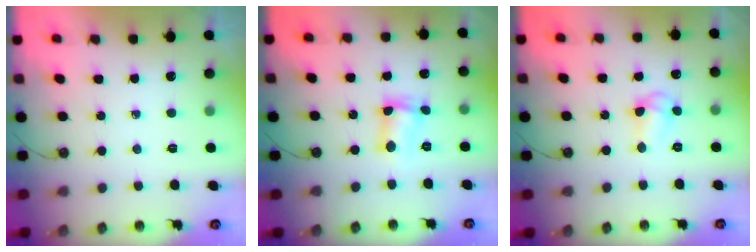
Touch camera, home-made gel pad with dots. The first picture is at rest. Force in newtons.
{"total": 4.4, "press": 4.3, "slide": 1.0}
{"total": 6.0, "press": 6.0, "slide": 0.4}